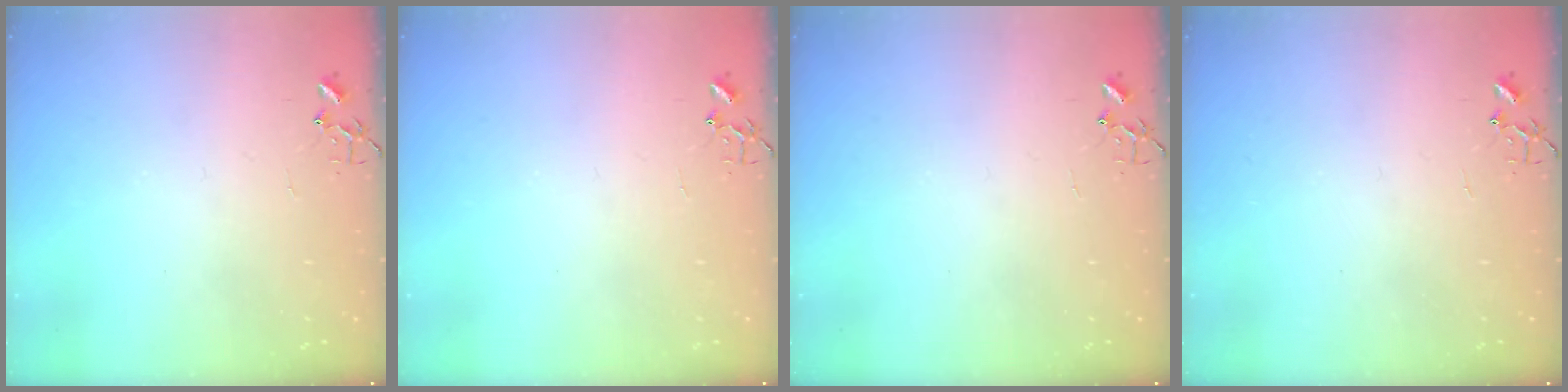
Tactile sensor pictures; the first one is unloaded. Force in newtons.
{"total": 0.0}
{"total": 0.0}
{"total": 0.0}